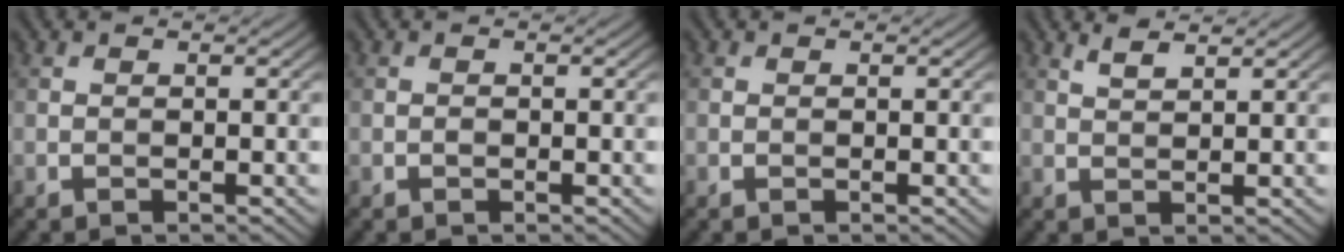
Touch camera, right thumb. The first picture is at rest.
{"total": 0.5, "force": [-0.2, 0.4, 0.3], "torque": [-0.004, 0.000, -0.004]}
{"total": 0.0}
{"total": 2.0, "force": [1.6, 0.3, 1.2], "torque": [-0.031, 0.005, 0.036]}